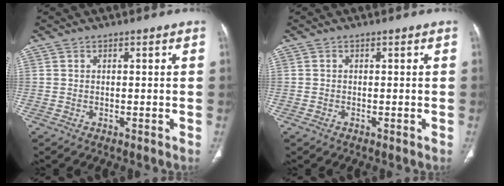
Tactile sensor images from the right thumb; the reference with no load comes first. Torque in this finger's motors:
{"motor_torque": [3.35, 1.66, 0.58, -0.49, 0.06]}